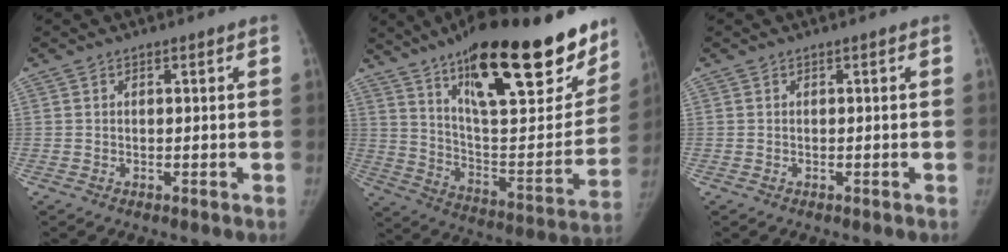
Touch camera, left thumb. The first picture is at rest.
{"total": 33.5, "force": [20.8, 10.3, 24.2], "torque": [-0.318, -0.069, 0.322]}
{"total": 0.0}